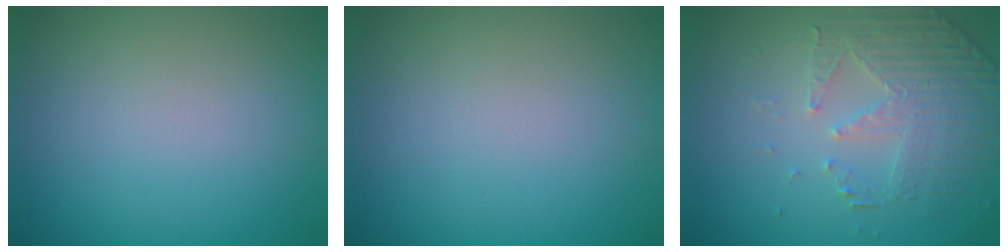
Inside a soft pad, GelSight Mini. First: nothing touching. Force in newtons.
{"total": 0.0}
{"total": 4.7, "press": 3.5, "slide": 3.2}